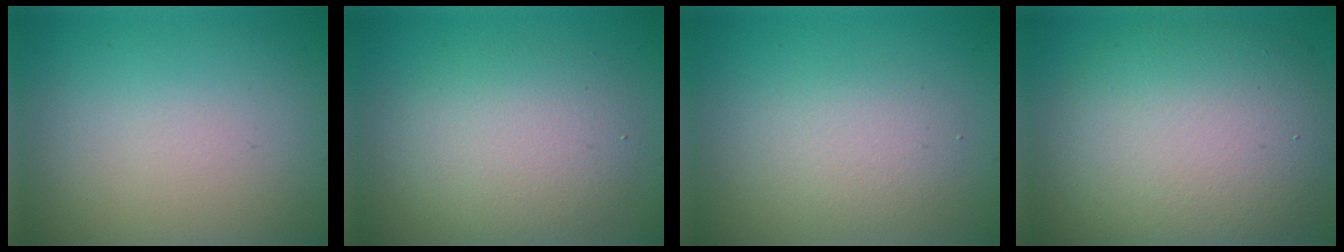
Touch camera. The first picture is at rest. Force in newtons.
{"total": 4.7, "press": 4.7, "slide": 0.3}
{"total": 2.5, "press": 2.5, "slide": 0.2}
{"total": 10.3, "press": 10.2, "slide": 0.7}